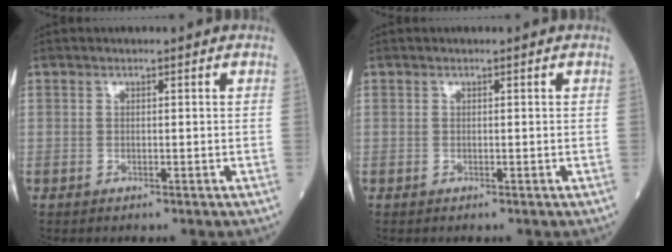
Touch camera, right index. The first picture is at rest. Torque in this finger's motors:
{"motor_torque": [0.00, 0.00, 0.00, 0.00]}